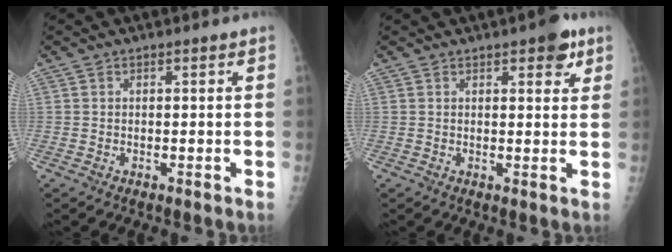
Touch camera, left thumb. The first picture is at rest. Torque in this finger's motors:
{"motor_torque": [0.31, 0.31, 0.31, -0.09, 0.00]}